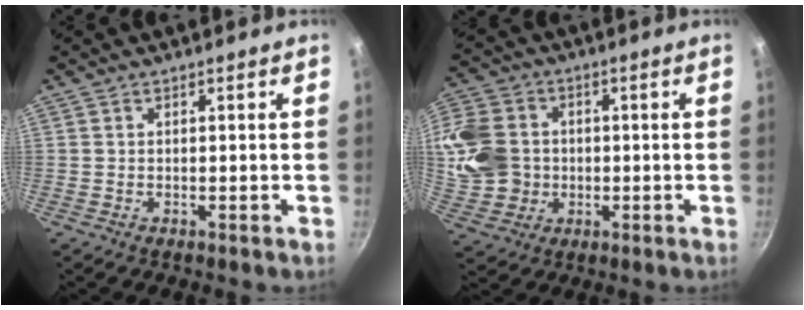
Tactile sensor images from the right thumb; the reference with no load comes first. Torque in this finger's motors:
{"motor_torque": [-0.35, 0.48, 0.37, 0.54, 0.06]}